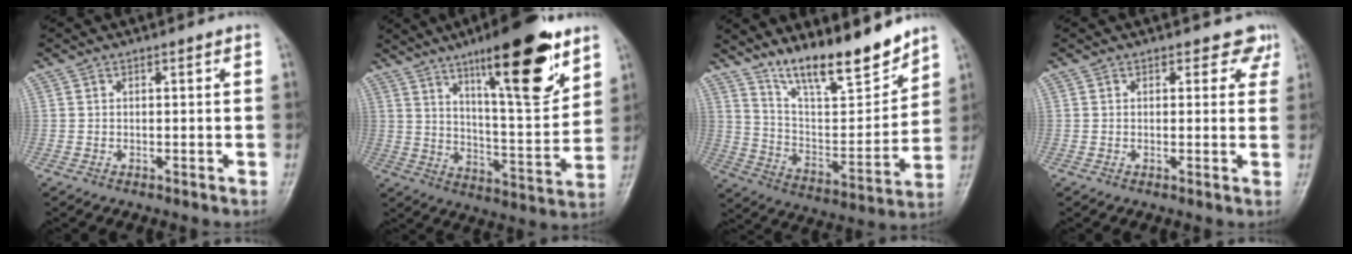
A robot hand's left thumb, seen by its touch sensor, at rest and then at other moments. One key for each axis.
{"total": 20.0, "fx": 11.6, "fy": 4.8, "fz": 15.6, "tx": -0.204, "ty": -0.064, "tz": 0.187}
{"total": 16.6, "fx": 13.4, "fy": 3.8, "fz": 9.0, "tx": -0.113, "ty": -0.086, "tz": 0.239}
{"total": 3.2, "fx": 2.4, "fy": 2.1, "fz": 0.4, "tx": 0.026, "ty": -0.013, "tz": 0.011}